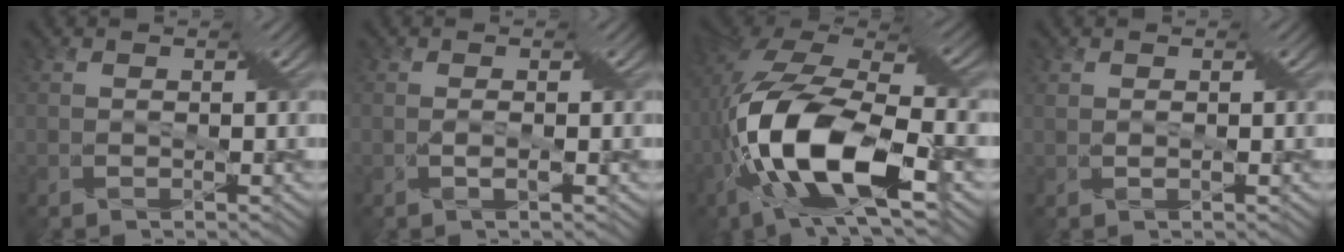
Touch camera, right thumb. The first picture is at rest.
{"total": 1.0, "force": [-0.2, -0.1, 1.0], "torque": [-0.018, -0.002, -0.001]}
{"total": 17.4, "force": [-4.8, 7.2, 15.1], "torque": [-0.322, -0.004, -0.085]}
{"total": 0.9, "force": [0.4, 0.6, 0.6], "torque": [-0.014, 0.000, 0.009]}